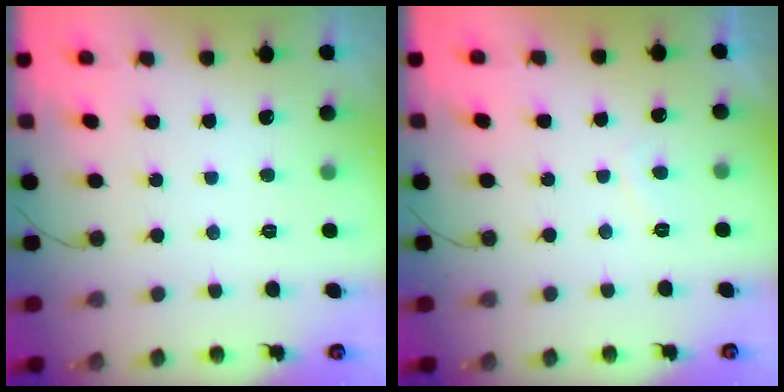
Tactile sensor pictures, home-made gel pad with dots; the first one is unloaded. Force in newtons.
{"total": 1.3, "press": 1.1, "slide": 0.7}